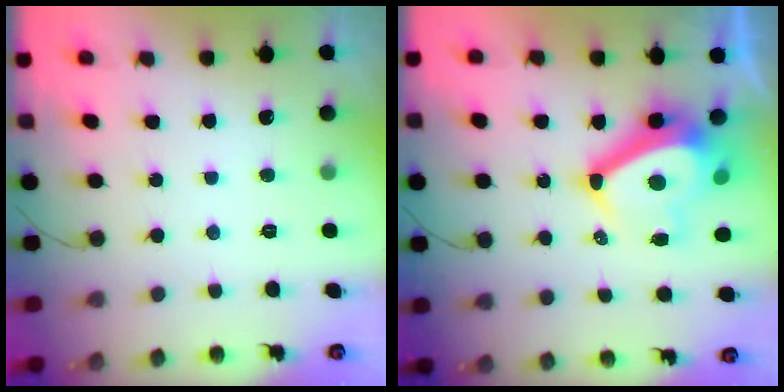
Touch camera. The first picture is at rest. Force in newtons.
{"total": 13.7, "press": 13.2, "slide": 3.8}